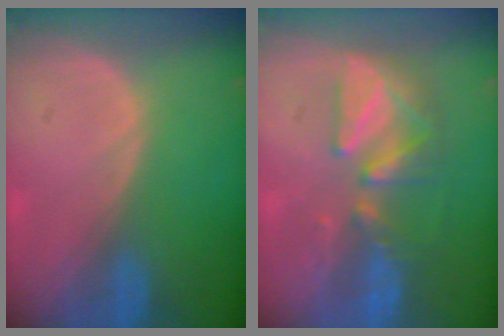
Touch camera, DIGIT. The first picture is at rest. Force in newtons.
{"total": 7.7, "press": 7.3, "slide": 2.5}